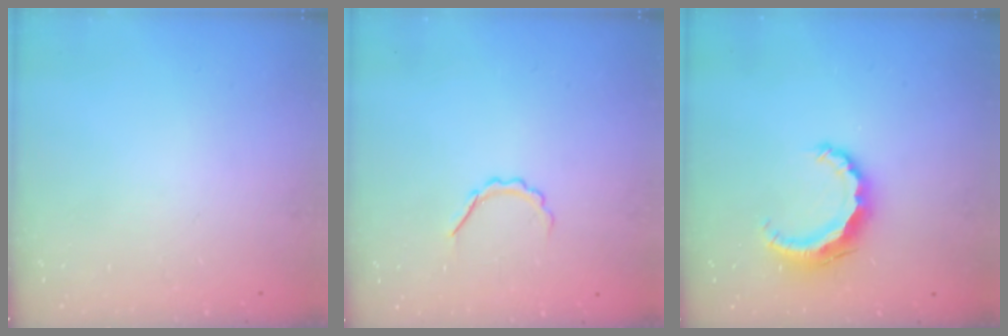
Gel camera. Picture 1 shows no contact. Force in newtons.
{"total": 3.8, "press": 3.7, "slide": 0.6}
{"total": 7.4, "press": 7.4, "slide": 0.5}